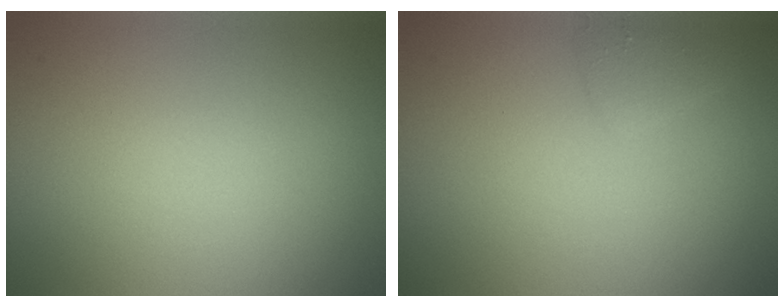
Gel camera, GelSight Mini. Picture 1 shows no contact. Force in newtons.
{"total": 1.1, "press": 1.1, "slide": 0.1}